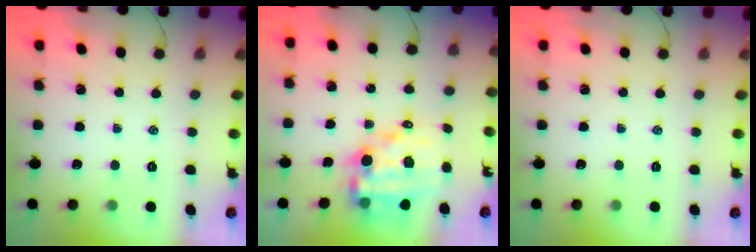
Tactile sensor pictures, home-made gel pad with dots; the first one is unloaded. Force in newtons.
{"total": 11.7, "press": 11.2, "slide": 3.2}
{"total": 0.0}